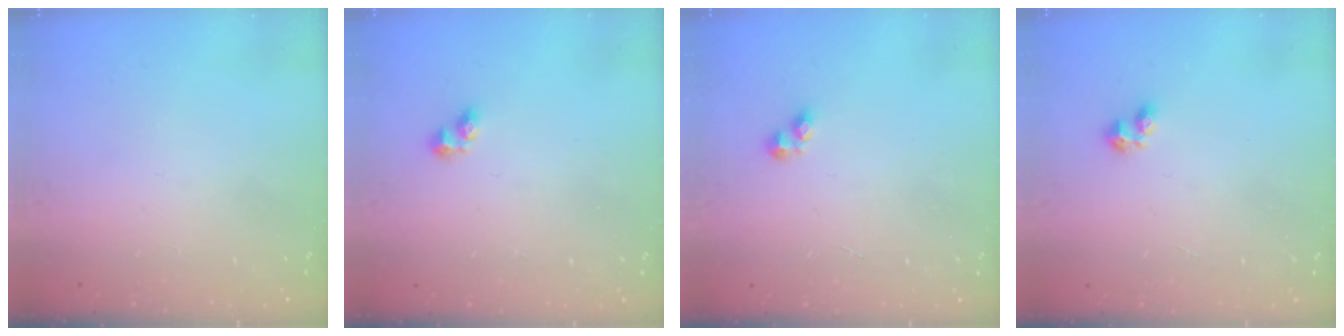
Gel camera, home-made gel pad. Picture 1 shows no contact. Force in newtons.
{"total": 2.7, "press": 2.6, "slide": 0.3}
{"total": 2.1, "press": 2.0, "slide": 0.3}
{"total": 2.9, "press": 2.8, "slide": 0.5}